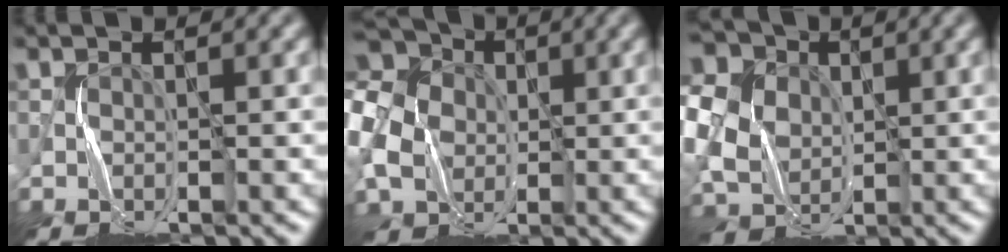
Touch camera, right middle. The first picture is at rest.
{"total": 9.0, "force": [-0.2, 7.6, 4.8], "torque": [-0.133, 0.009, -0.021]}
{"total": 12.4, "force": [2.6, 10.2, 6.5], "torque": [-0.159, 0.032, 0.022]}